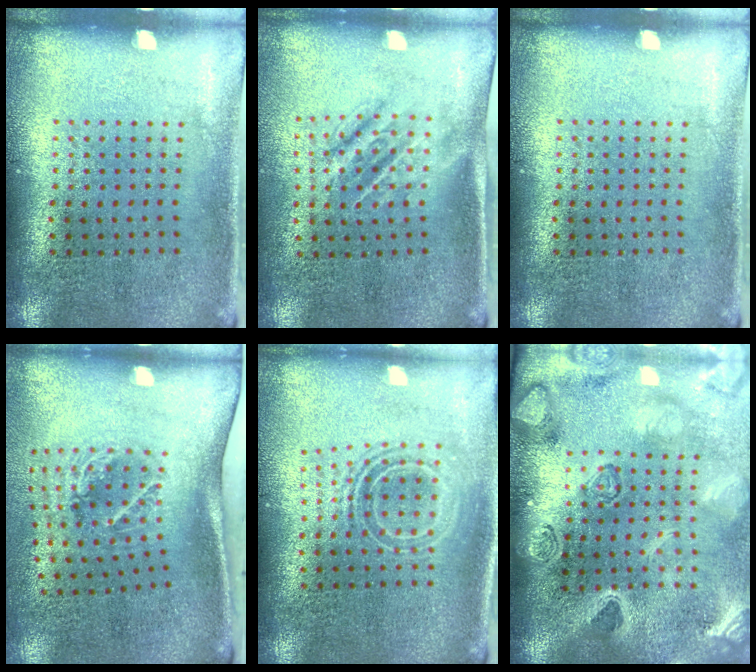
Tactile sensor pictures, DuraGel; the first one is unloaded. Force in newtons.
{"total": 1.6, "press": 1.3, "slide": 1.0}
{"total": 0.0}
{"total": 2.0, "press": 1.3, "slide": 1.6}
{"total": 1.7, "press": 1.3, "slide": 1.0}
{"total": 4.1, "press": 3.3, "slide": 2.5}